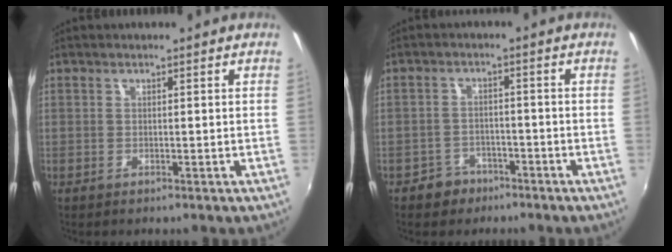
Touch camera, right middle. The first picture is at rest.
{"total": 4.5, "force": [-3.2, 3.2, 0.5], "torque": [-0.025, 0.011, -0.049]}